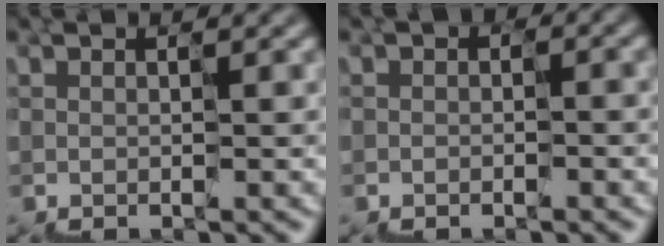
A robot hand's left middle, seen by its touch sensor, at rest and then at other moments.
{"total": 0.9, "force": [-0.7, 0.5, 0.2], "torque": [-0.002, 0.005, -0.011]}